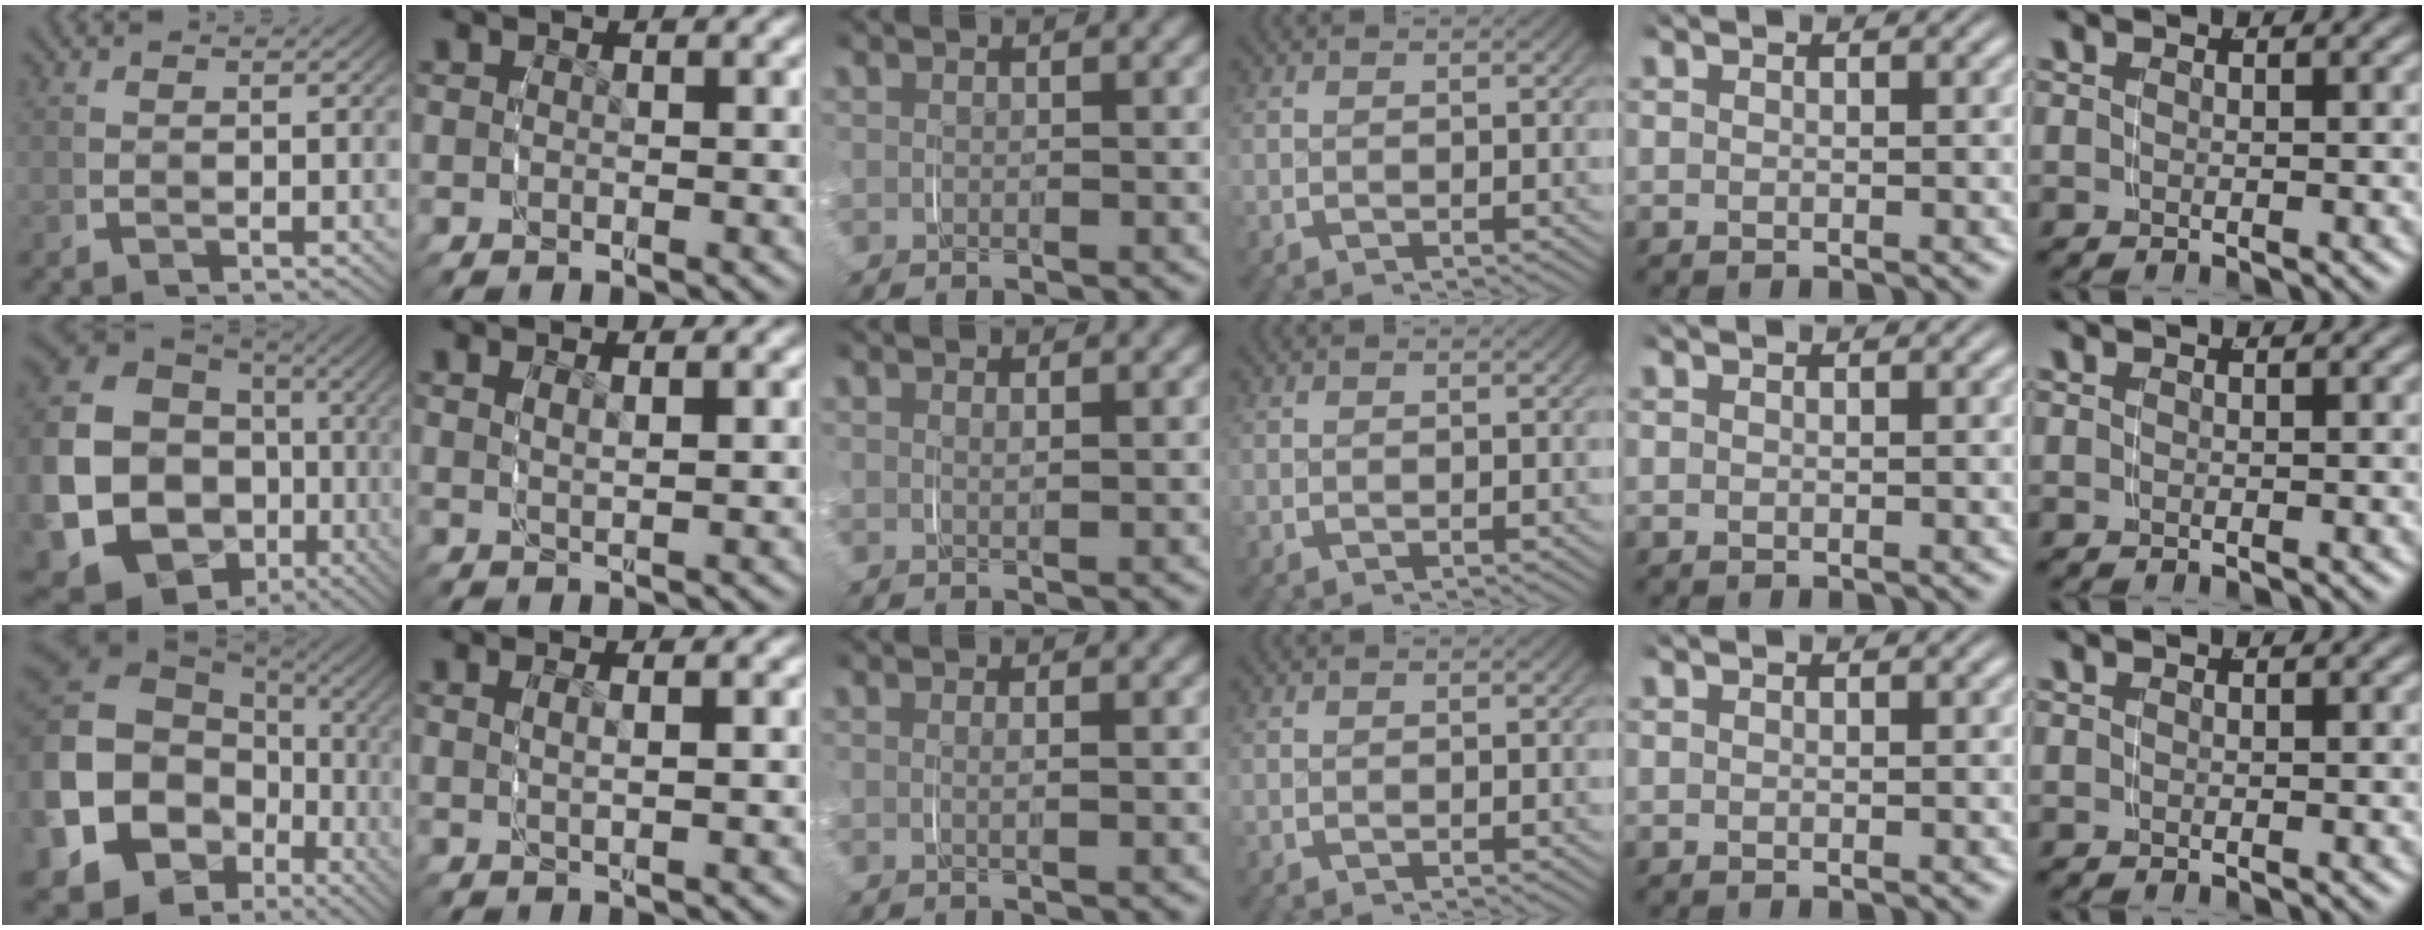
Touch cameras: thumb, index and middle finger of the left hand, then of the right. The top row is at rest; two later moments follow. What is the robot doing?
{"motion": "grasp_and_lifting", "object": "napkin"}